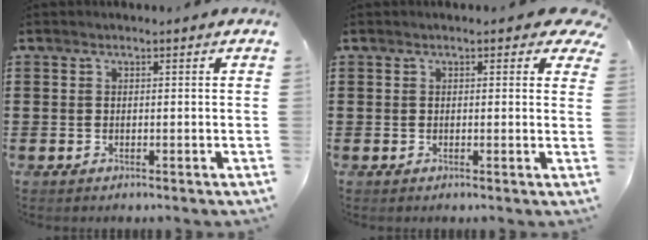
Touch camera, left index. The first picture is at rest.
{"total": 1.3, "force": [0.7, 0.6, 0.9], "torque": [-0.013, 0.005, 0.010]}